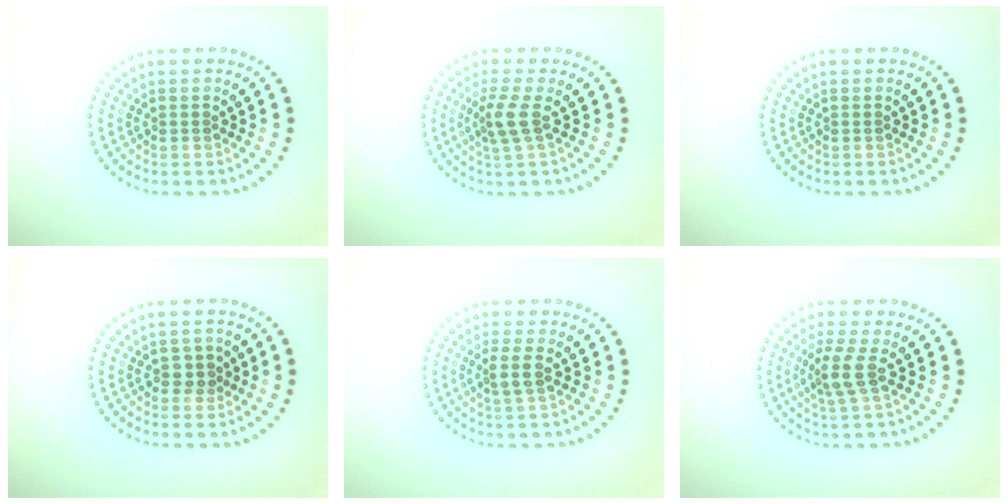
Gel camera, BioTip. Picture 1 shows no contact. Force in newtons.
{"total": 2.5, "press": 1.9, "slide": 1.6}
{"total": 0.0}
{"total": 1.4, "press": 1.3, "slide": 0.4}
{"total": 1.8, "press": 1.5, "slide": 0.9}
{"total": 2.6, "press": 2.0, "slide": 1.7}